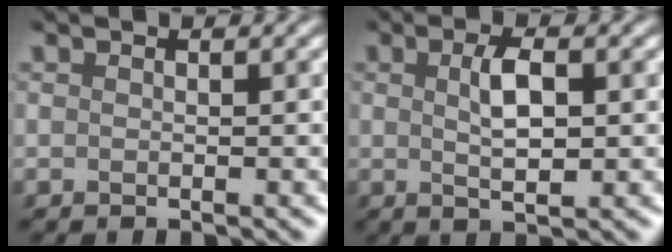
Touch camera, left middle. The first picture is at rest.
{"total": 2.0, "force": [0.3, 0.1, 2.0], "torque": [-0.048, 0.007, 0.015]}